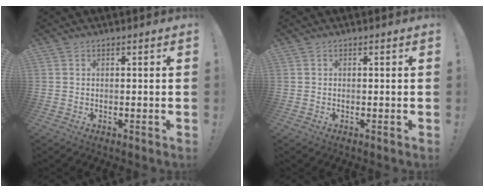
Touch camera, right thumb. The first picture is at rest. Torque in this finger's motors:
{"motor_torque": [-0.30, -0.22, 0.05, -0.10, -0.01]}